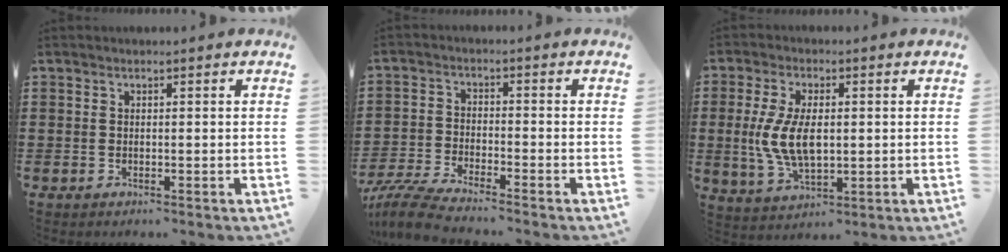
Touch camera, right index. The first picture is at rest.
{"total": 5.5, "force": [-5.2, -0.2, 1.8], "torque": [-0.057, -0.018, -0.106]}
{"total": 7.9, "force": [0.1, 3.9, 6.8], "torque": [-0.156, 0.002, -0.004]}